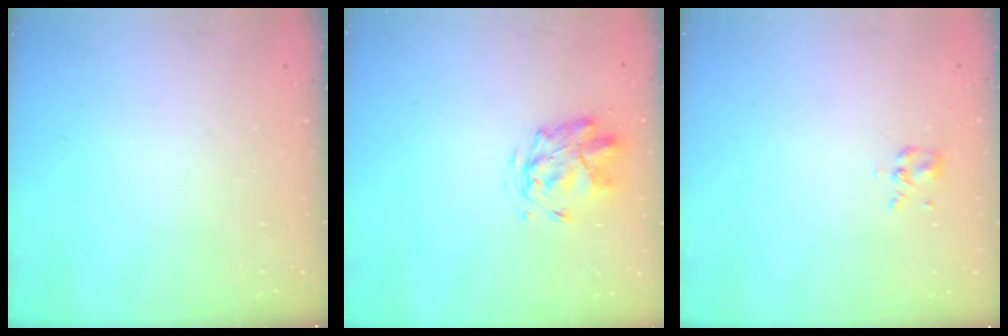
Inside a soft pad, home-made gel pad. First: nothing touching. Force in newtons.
{"total": 2.8, "press": 2.4, "slide": 1.4}
{"total": 1.9, "press": 1.8, "slide": 0.8}